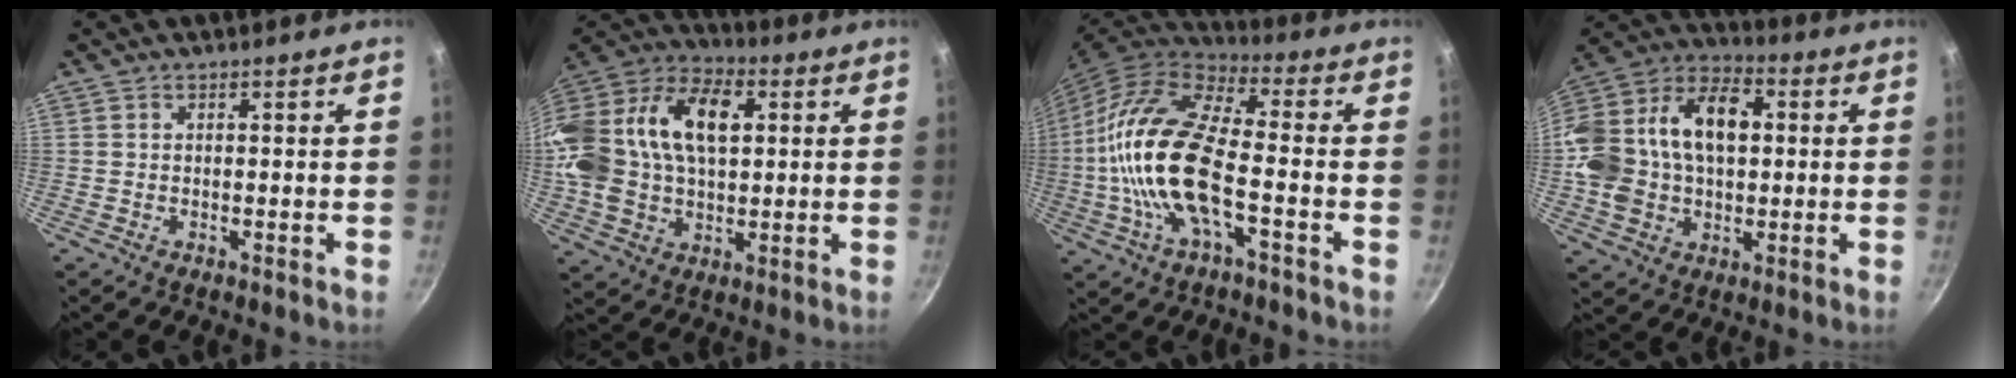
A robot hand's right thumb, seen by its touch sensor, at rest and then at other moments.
{"total": 27.4, "force": [5.0, 17.2, 20.8], "torque": [-0.443, 0.040, 0.091]}
{"total": 18.8, "force": [-3.3, 7.2, 17.1], "torque": [-0.363, 0.032, -0.063]}
{"total": 23.3, "force": [2.0, 15.2, 17.5], "torque": [-0.343, 0.027, 0.033]}